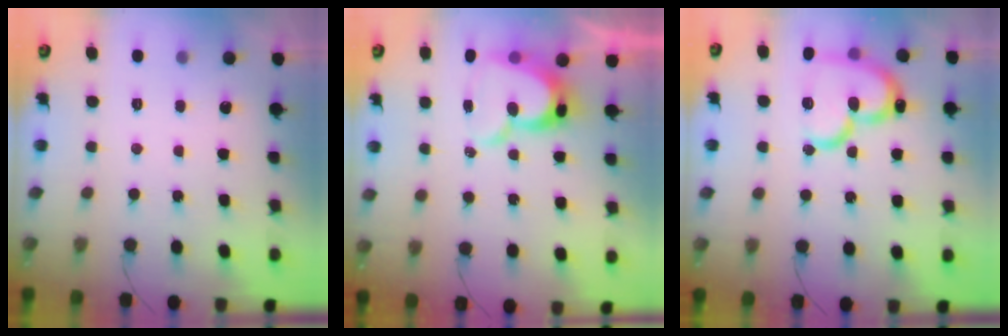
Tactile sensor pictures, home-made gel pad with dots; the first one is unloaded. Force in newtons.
{"total": 13.2, "press": 13.1, "slide": 1.1}
{"total": 21.1, "press": 20.9, "slide": 2.7}